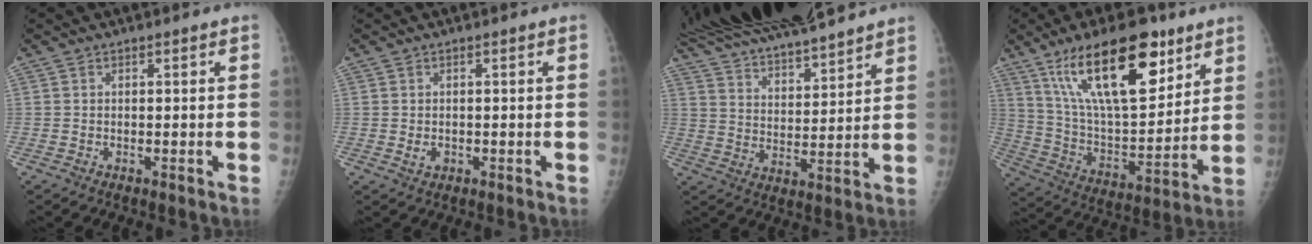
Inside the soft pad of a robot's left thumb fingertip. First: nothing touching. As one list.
[{"total": 1.6, "force": [-0.2, 1.1, 1.1], "torque": [-0.012, 0.000, 0.001]}, {"total": 20.4, "force": [18.4, 3.3, 8.3], "torque": [-0.124, -0.042, 0.308]}, {"total": 23.9, "force": [13.5, 9.4, 17.4], "torque": [-0.264, -0.049, 0.244]}]